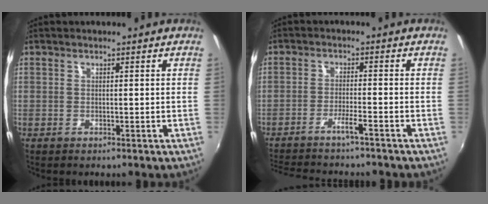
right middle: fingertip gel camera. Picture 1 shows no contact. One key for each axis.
{"total": 7.4, "fx": -6.6, "fy": -0.3, "fz": 3.4, "tx": -0.078, "ty": -0.004, "tz": -0.108}